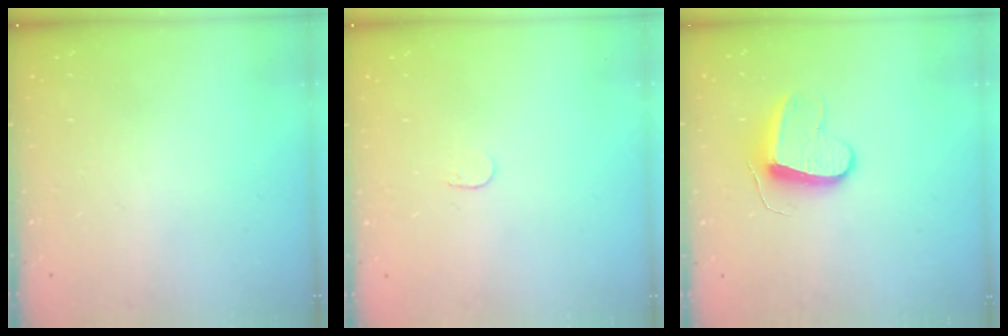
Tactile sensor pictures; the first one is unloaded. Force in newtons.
{"total": 3.3, "press": 3.3, "slide": 0.3}
{"total": 9.6, "press": 9.5, "slide": 0.6}